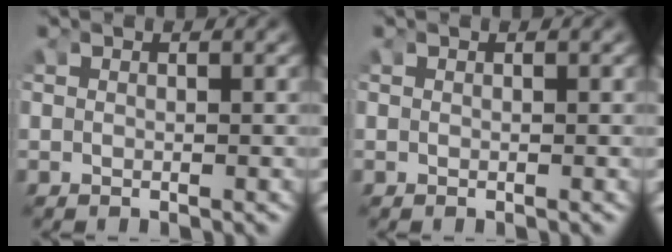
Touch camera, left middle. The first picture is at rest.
{"total": 0.0}